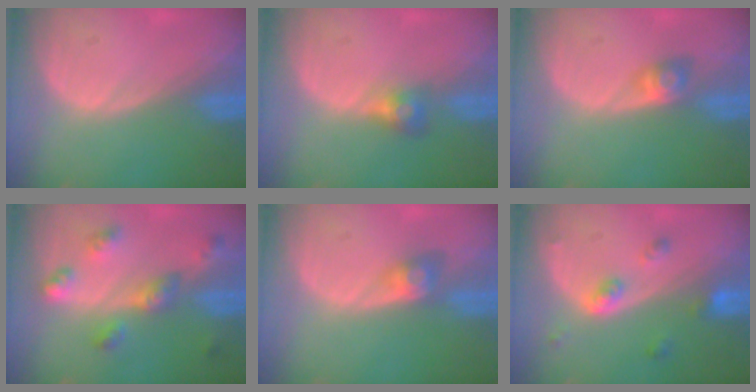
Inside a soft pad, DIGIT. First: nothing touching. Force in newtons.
{"total": 2.8, "press": 2.7, "slide": 0.9}
{"total": 2.8, "press": 2.5, "slide": 1.3}
{"total": 6.5, "press": 5.7, "slide": 3.0}
{"total": 3.0, "press": 2.6, "slide": 1.4}
{"total": 4.3, "press": 3.9, "slide": 1.8}